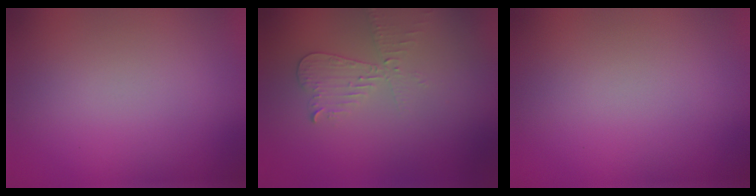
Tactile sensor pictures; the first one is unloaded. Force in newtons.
{"total": 2.4, "press": 2.3, "slide": 0.5}
{"total": 0.0}